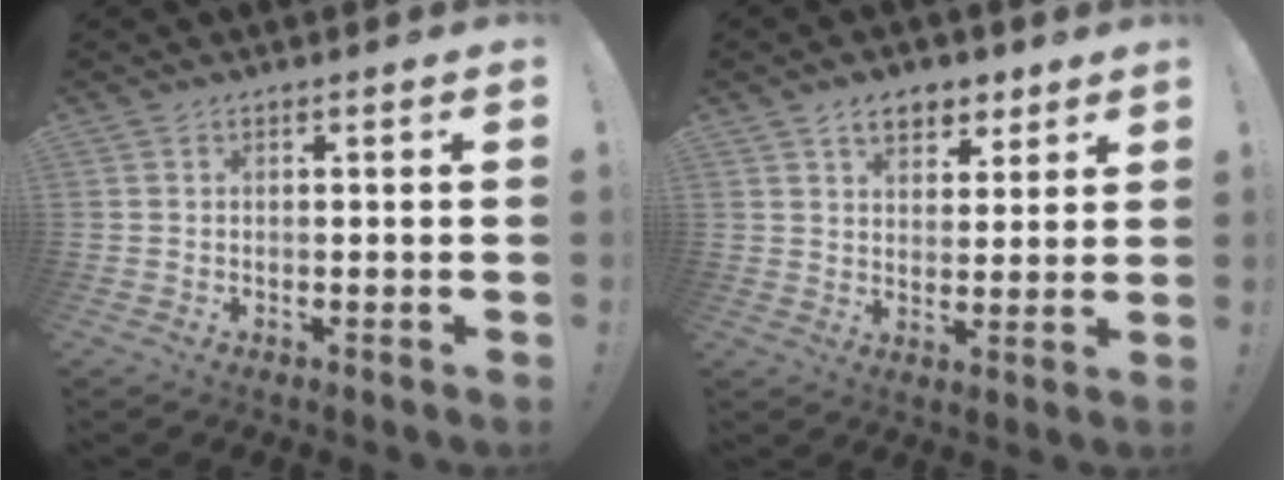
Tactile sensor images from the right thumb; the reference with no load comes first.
{"total": 8.3, "force": [5.0, 5.3, 4.0], "torque": [-0.055, -0.017, 0.092]}